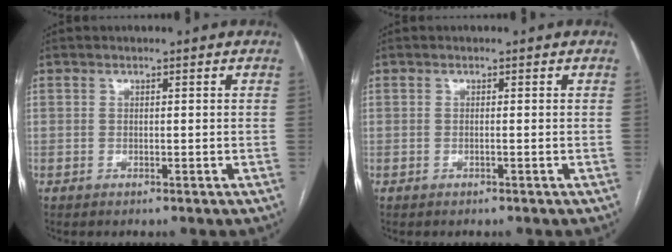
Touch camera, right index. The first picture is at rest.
{"total": 0.0}